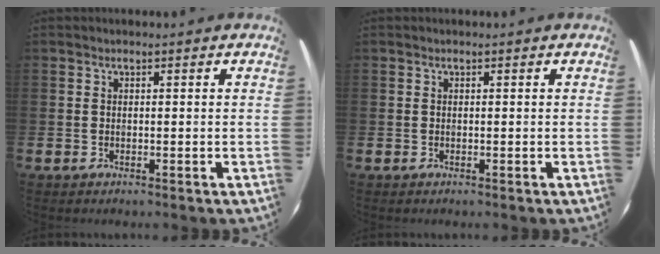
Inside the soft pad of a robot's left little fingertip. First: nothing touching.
{"total": 0.0}